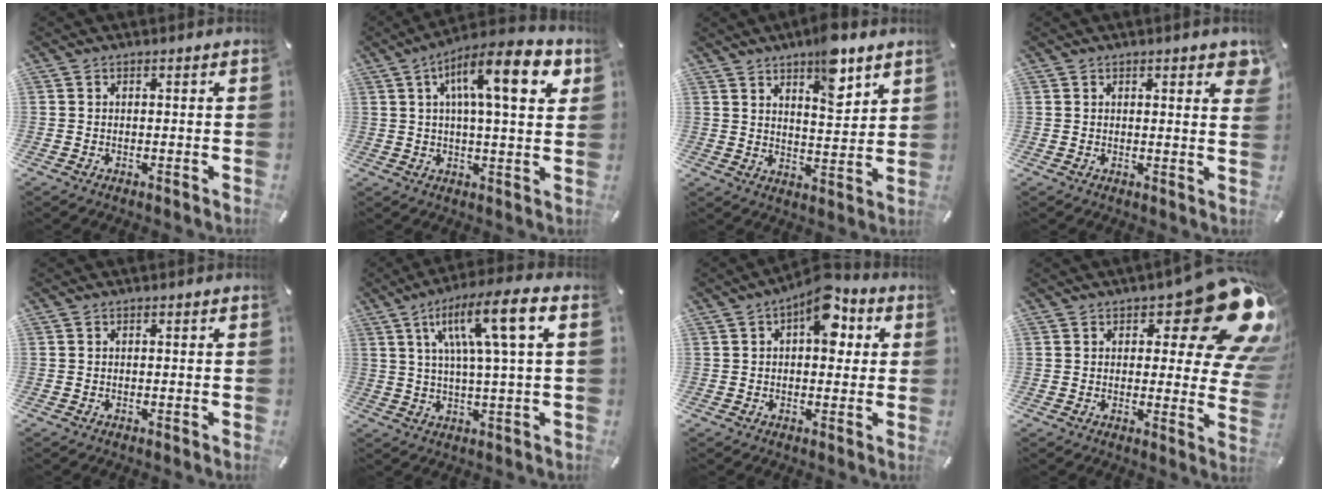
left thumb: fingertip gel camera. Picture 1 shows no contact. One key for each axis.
{"total": 16.2, "fx": 6.1, "fy": 4.4, "fz": 14.4, "tx": -0.233, "ty": -0.007, "tz": 0.091}
{"total": 9.9, "fx": 7.4, "fy": 3.4, "fz": 5.7, "tx": -0.068, "ty": -0.050, "tz": 0.123}
{"total": 3.0, "fx": 2.0, "fy": 0.8, "fz": 2.1, "tx": -0.023, "ty": -0.007, "tz": 0.030}
{"total": 0.0}
{"total": 13.8, "fx": 4.9, "fy": 1.9, "fz": 12.7, "tx": -0.228, "ty": -0.003, "tz": 0.075}
{"total": 9.8, "fx": 3.5, "fy": 5.3, "fz": 7.5, "tx": -0.090, "ty": -0.013, "tz": 0.055}
{"total": 19.2, "fx": 10.5, "fy": 7.1, "fz": 14.4, "tx": -0.170, "ty": -0.081, "tz": 0.173}